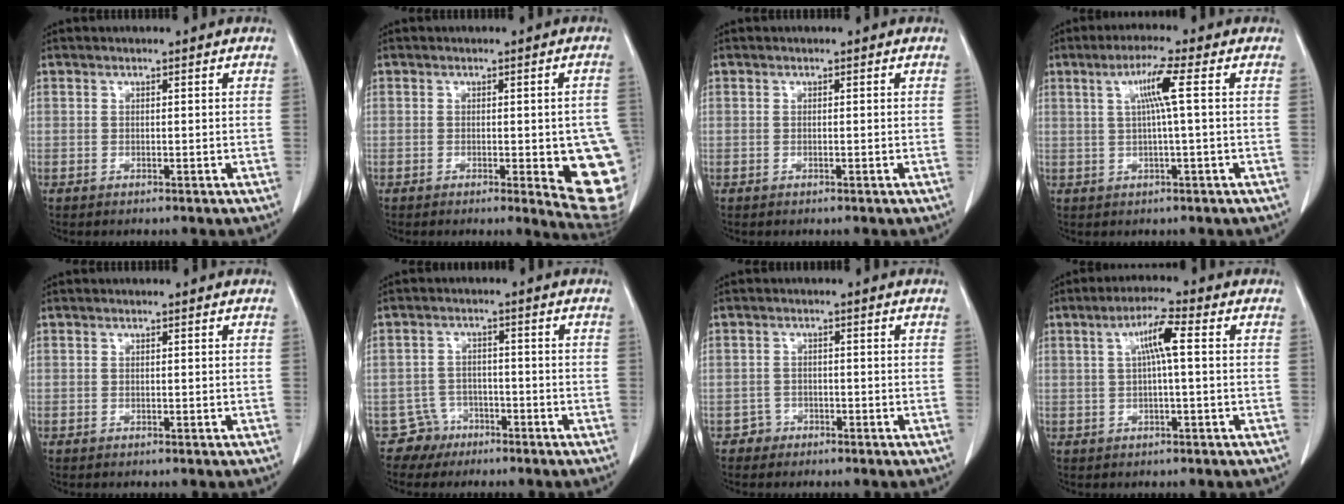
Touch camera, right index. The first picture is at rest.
{"total": 11.6, "force": [-2.3, 2.4, 11.1], "torque": [-0.092, -0.005, -0.019]}
{"total": 0.0}
{"total": 5.2, "force": [1.1, -0.8, 5.0], "torque": [-0.093, 0.009, 0.022]}
{"total": 0.0}
{"total": 4.0, "force": [-2.6, 2.8, -0.8], "torque": [0.015, 0.011, -0.046]}
{"total": 1.8, "force": [-1.2, 1.2, -0.5], "torque": [0.008, 0.009, -0.026]}
{"total": 5.1, "force": [1.0, 0.4, 4.9], "torque": [-0.092, 0.014, 0.017]}